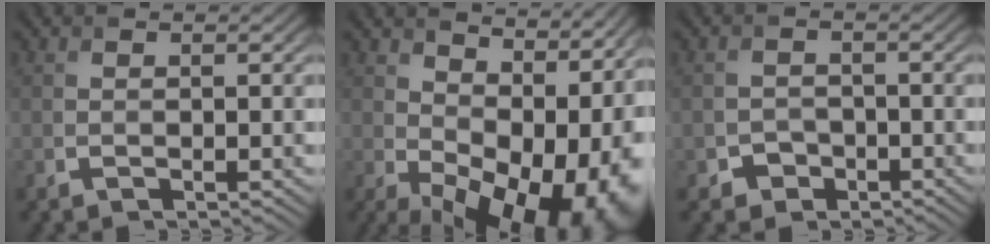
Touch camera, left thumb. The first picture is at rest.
{"total": 16.1, "force": [0.5, 9.9, 12.7], "torque": [-0.129, -0.013, 0.046]}
{"total": 1.9, "force": [-1.4, 1.3, -0.3], "torque": [0.012, 0.000, -0.029]}